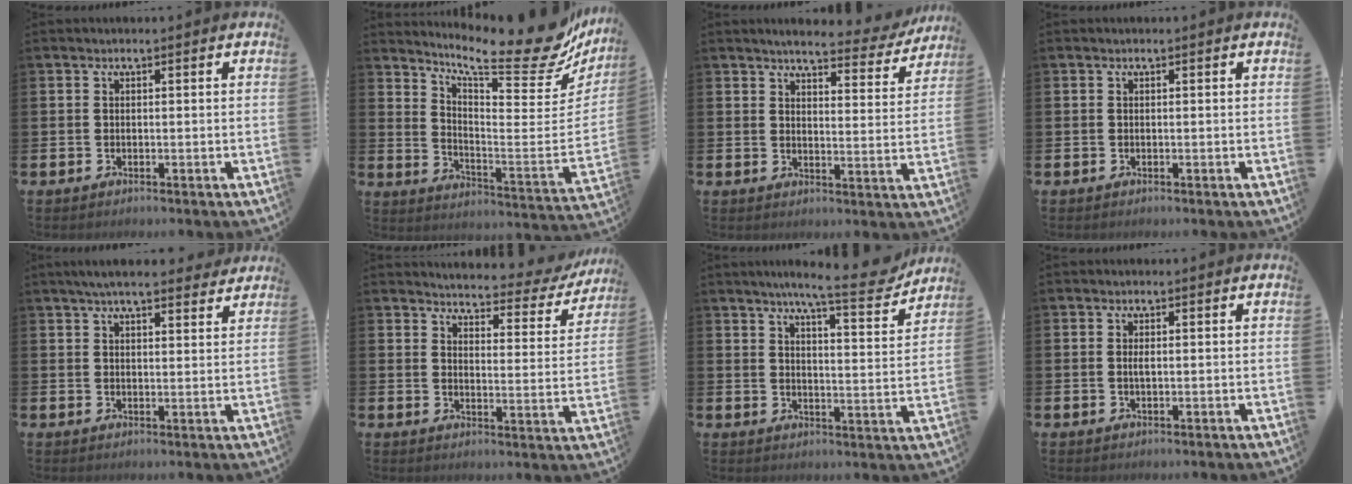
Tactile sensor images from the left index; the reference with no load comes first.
{"total": 13.2, "force": [10.5, 3.1, 7.4], "torque": [-0.119, -0.087, 0.166]}
{"total": 4.8, "force": [4.5, 0.7, 1.5], "torque": [-0.038, -0.027, 0.072]}
{"total": 0.0}
{"total": 5.3, "force": [4.8, 0.8, 2.1], "torque": [-0.043, -0.014, 0.084]}
{"total": 3.4, "force": [3.3, 0.8, 0.5], "torque": [-0.028, -0.033, 0.047]}
{"total": 8.7, "force": [7.5, 0.7, 4.3], "torque": [-0.076, -0.041, 0.125]}
{"total": 1.0, "force": [0.2, 0.3, 0.9], "torque": [-0.018, 0.003, 0.002]}